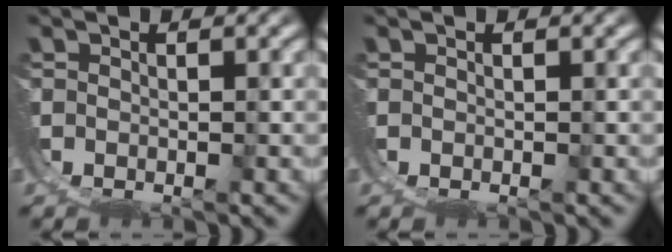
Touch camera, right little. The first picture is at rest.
{"total": 0.0}